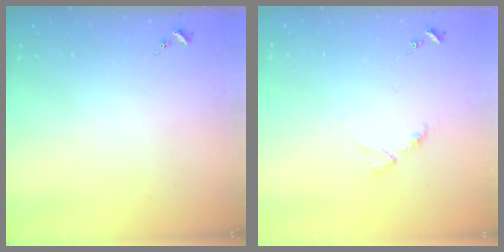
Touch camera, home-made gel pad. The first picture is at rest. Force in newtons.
{"total": 4.0, "press": 3.9, "slide": 0.4}